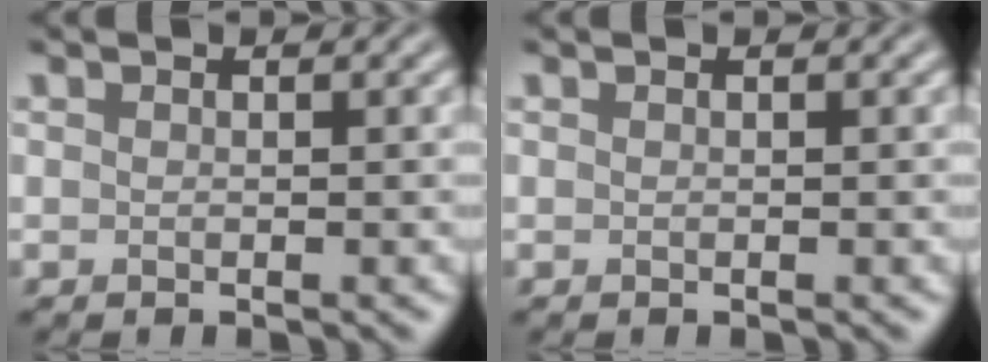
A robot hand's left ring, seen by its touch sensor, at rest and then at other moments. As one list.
[{"total": 0.0}]